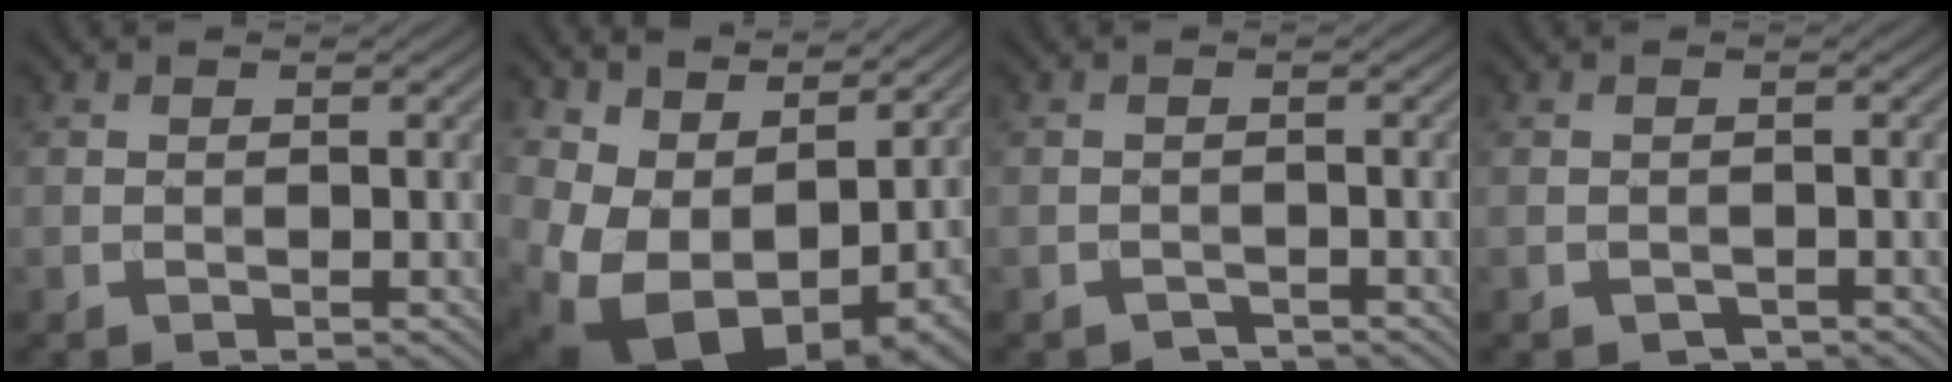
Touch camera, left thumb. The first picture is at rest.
{"total": 14.6, "force": [3.1, 9.5, 10.6], "torque": [-0.209, -0.028, 0.099]}
{"total": 1.3, "force": [-1.2, 0.5, 0.2], "torque": [-0.002, 0.000, -0.024]}
{"total": 1.1, "force": [-0.8, 0.7, 0.3], "torque": [-0.005, -0.005, -0.016]}